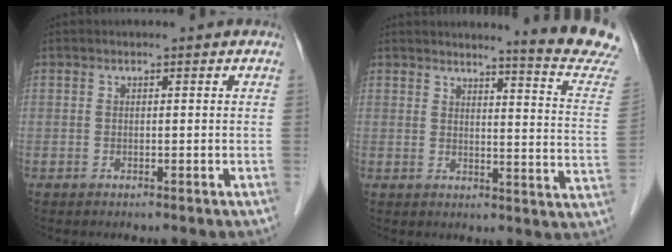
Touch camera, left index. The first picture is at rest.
{"total": 12.8, "force": [12.2, -2.1, 3.2], "torque": [-0.039, -0.113, 0.123]}